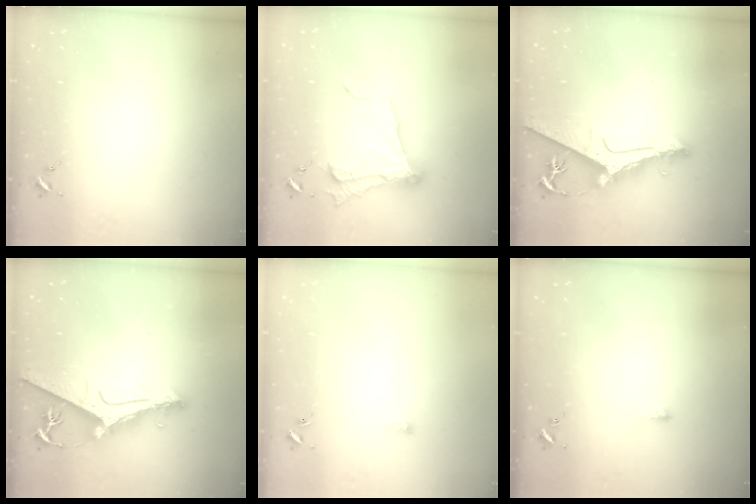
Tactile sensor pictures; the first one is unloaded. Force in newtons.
{"total": 18.4, "press": 18.3, "slide": 1.2}
{"total": 11.8, "press": 11.8, "slide": 1.4}
{"total": 11.8, "press": 11.8, "slide": 1.4}
{"total": 3.8, "press": 3.8, "slide": 0.6}
{"total": 2.7, "press": 2.7, "slide": 0.5}